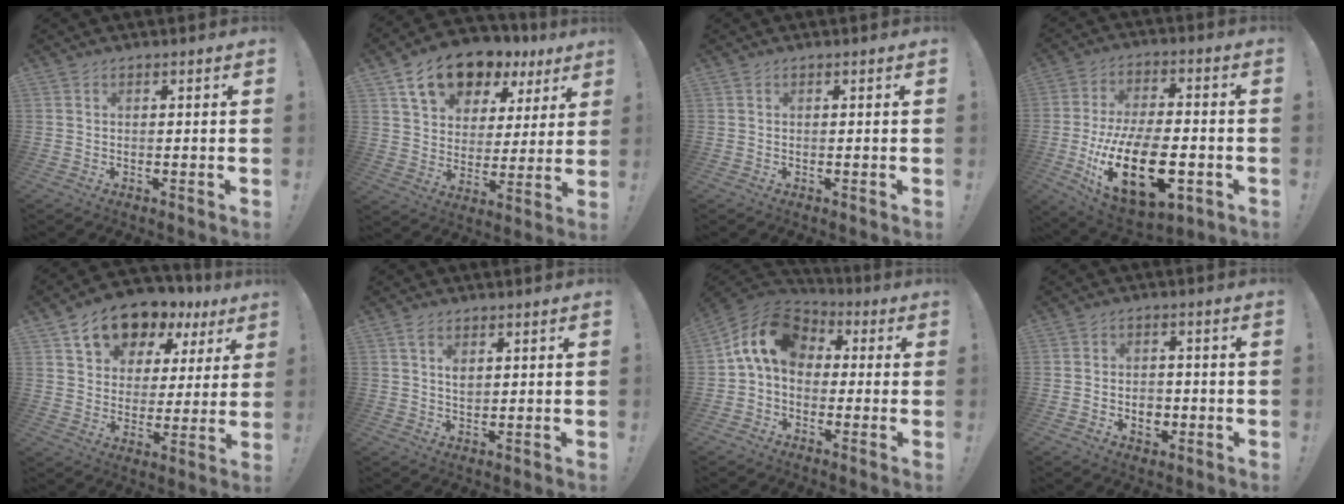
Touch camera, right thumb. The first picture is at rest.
{"total": 15.1, "force": [10.2, 8.8, 6.8], "torque": [-0.109, -0.059, 0.185]}
{"total": 0.0}
{"total": 24.6, "force": [-7.3, 12.3, 19.9], "torque": [-0.367, 0.033, -0.107]}
{"total": 13.5, "force": [9.0, 8.4, 5.6], "torque": [-0.085, -0.058, 0.162]}
{"total": 3.6, "force": [1.7, 1.8, 2.6], "torque": [-0.038, -0.010, 0.027]}
{"total": 13.8, "force": [2.5, 9.6, 9.6], "torque": [-0.166, 0.015, 0.048]}
{"total": 5.4, "force": [-1.8, 4.4, 2.5], "torque": [-0.024, 0.008, -0.030]}